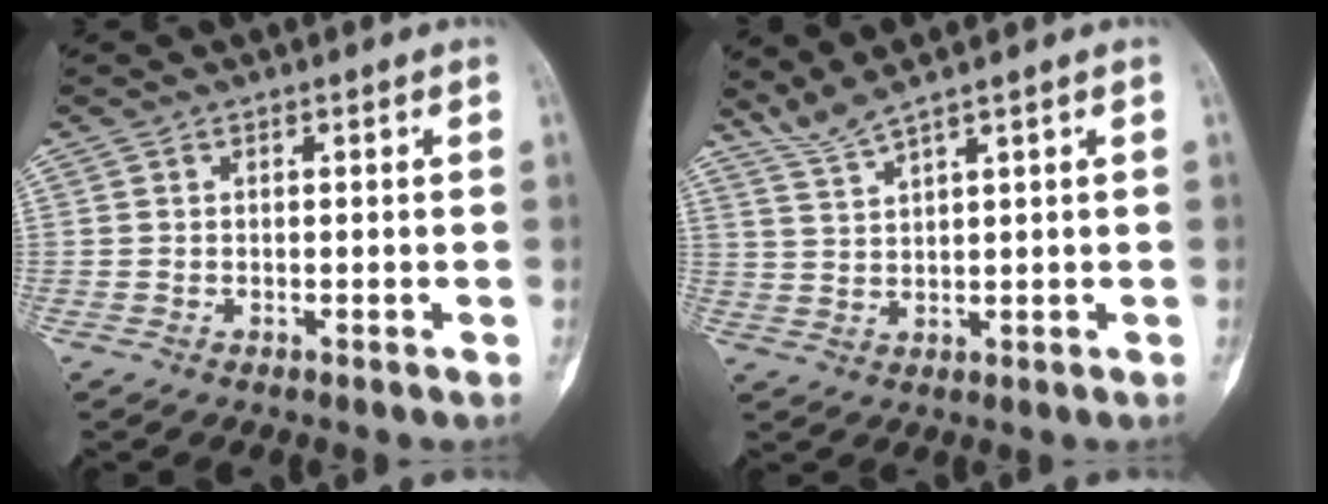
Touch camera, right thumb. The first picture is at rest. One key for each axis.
{"total": 3.7, "fx": 3.3, "fy": -1.0, "fz": 1.4, "tx": -0.044, "ty": -0.017, "tz": 0.083}